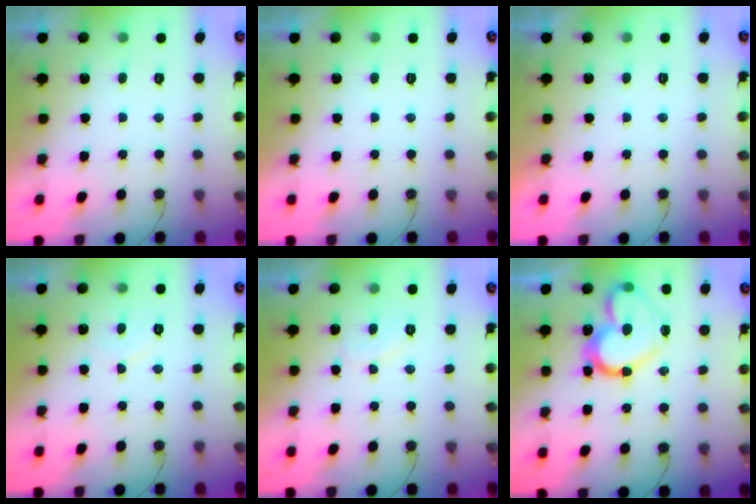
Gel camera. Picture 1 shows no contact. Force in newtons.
{"total": 0.0}
{"total": 1.9, "press": 1.9, "slide": 0.0}
{"total": 4.8, "press": 4.7, "slide": 0.4}
{"total": 6.0, "press": 6.0, "slide": 0.4}
{"total": 17.1, "press": 17.1, "slide": 1.5}